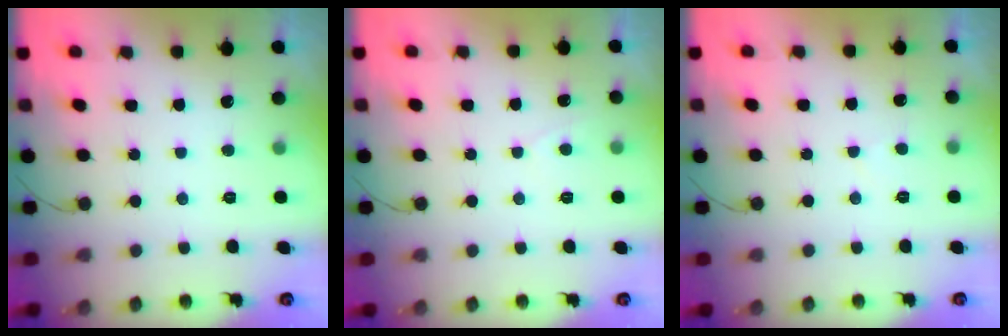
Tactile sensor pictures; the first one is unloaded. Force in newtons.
{"total": 2.1, "press": 2.1, "slide": 0.3}
{"total": 1.7, "press": 1.6, "slide": 0.4}